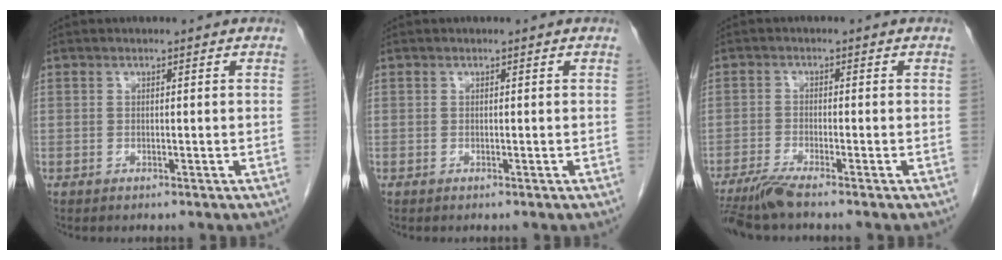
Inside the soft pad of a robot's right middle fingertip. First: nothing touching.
{"total": 0.0}
{"total": 4.7, "force": [-3.9, -0.6, 2.5], "torque": [-0.049, -0.017, -0.077]}